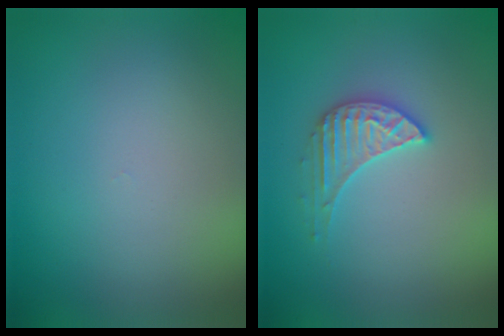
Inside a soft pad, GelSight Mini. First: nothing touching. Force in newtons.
{"total": 3.0, "press": 2.9, "slide": 0.4}